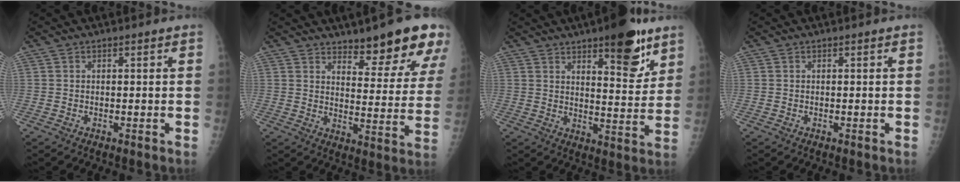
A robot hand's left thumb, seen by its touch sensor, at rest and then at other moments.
{"total": 14.5, "force": [10.6, 3.8, 9.2], "torque": [-0.080, -0.076, 0.145]}
{"total": 13.3, "force": [8.2, 4.3, 9.6], "torque": [-0.099, -0.049, 0.116]}
{"total": 0.0}